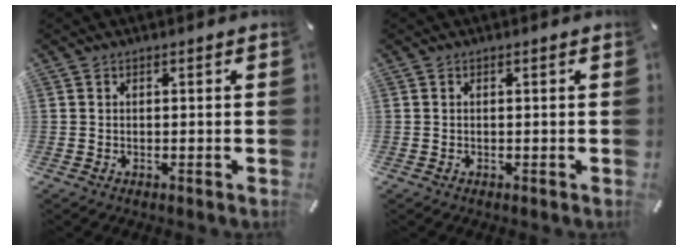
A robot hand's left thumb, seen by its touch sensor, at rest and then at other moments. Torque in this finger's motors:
{"motor_torque": [0.00, 0.00, -0.05, 0.05, 0.00]}